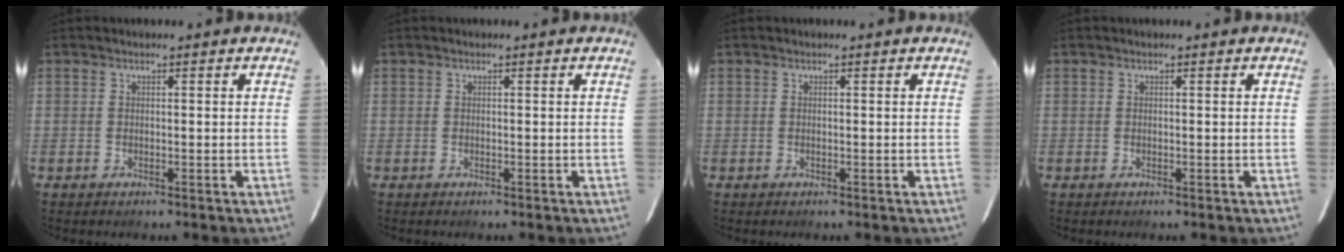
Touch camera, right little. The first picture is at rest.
{"total": 0.0}
{"total": 0.0}
{"total": 0.0}